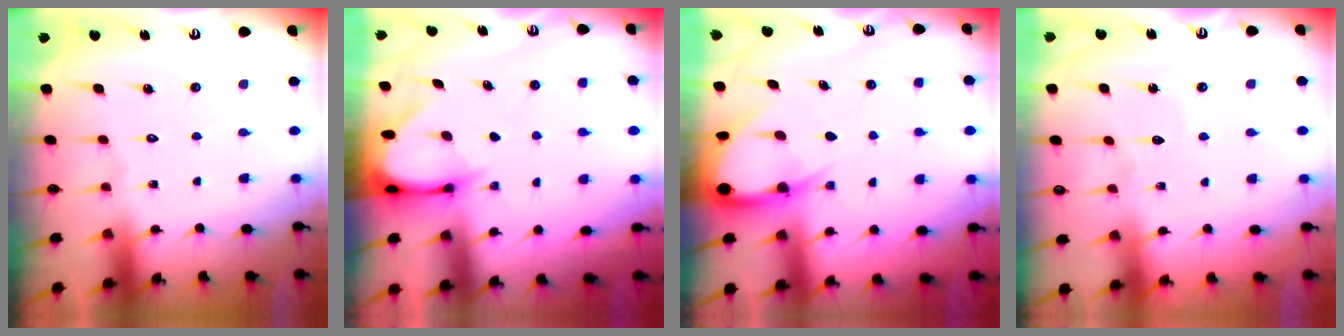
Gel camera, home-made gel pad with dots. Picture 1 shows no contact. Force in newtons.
{"total": 3.5, "press": 3.4, "slide": 0.3}
{"total": 6.5, "press": 6.5, "slide": 0.7}
{"total": 4.1, "press": 4.0, "slide": 0.6}